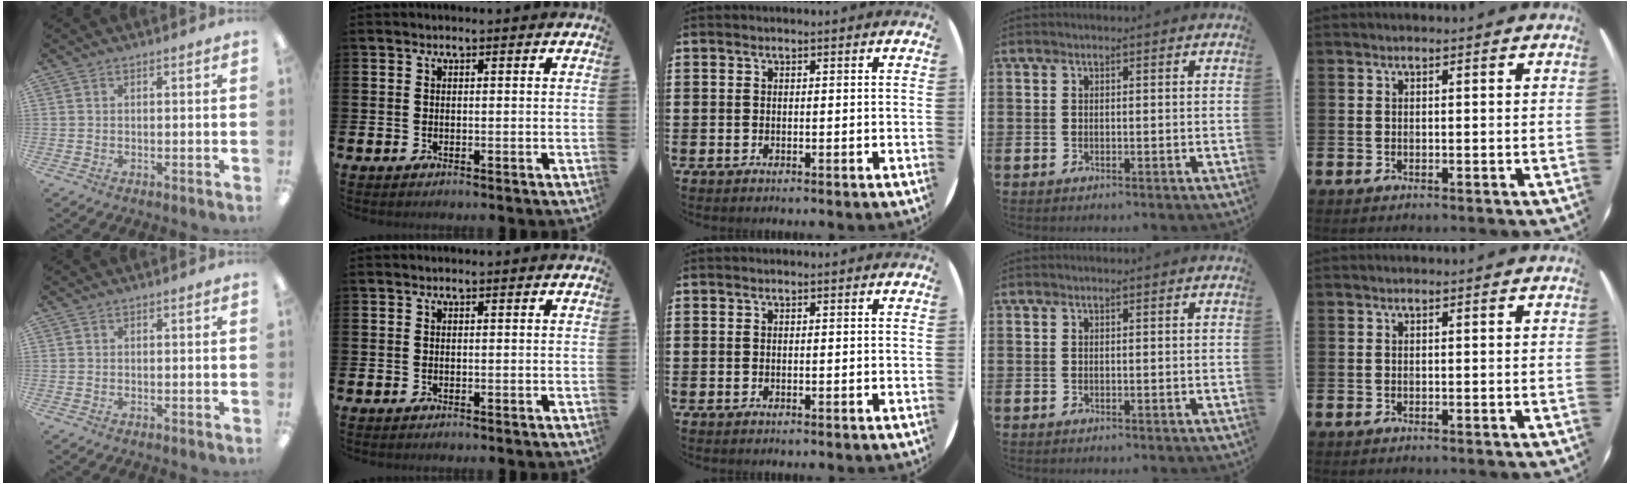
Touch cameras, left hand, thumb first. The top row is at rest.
{}